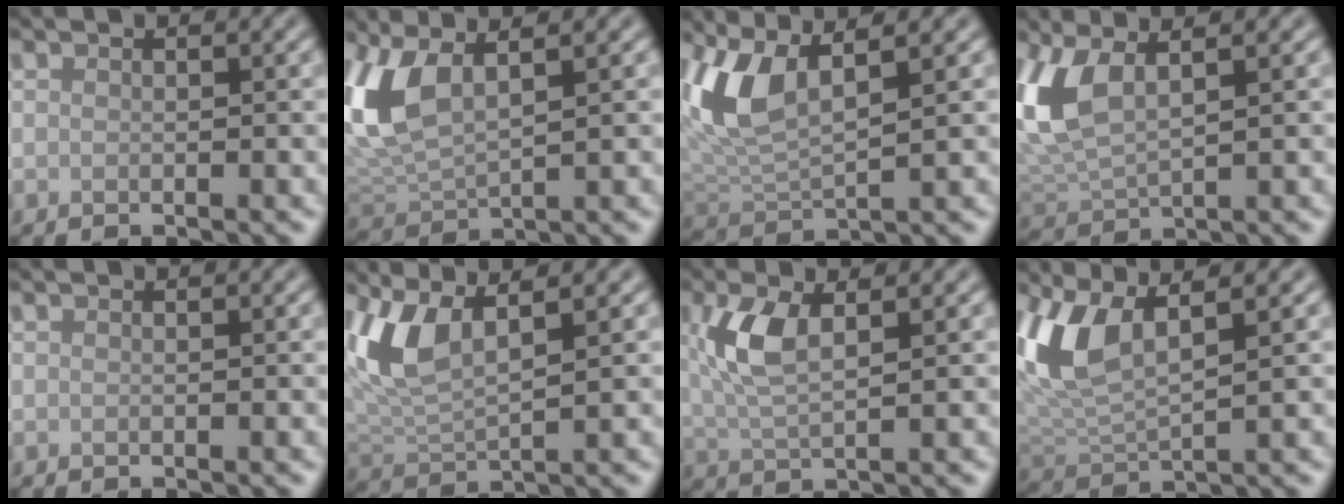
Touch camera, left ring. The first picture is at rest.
{"total": 6.4, "force": [2.4, 2.7, 5.3], "torque": [-0.129, 0.005, 0.050]}
{"total": 5.9, "force": [2.6, 2.0, 4.9], "torque": [-0.117, 0.000, 0.052]}
{"total": 5.6, "force": [2.3, 2.3, 4.5], "torque": [-0.113, 0.005, 0.047]}
{"total": 0.0}
{"total": 5.0, "force": [2.5, 1.6, 4.0], "torque": [-0.099, -0.001, 0.053]}
{"total": 4.4, "force": [1.3, 1.7, 3.9], "torque": [-0.091, 0.006, 0.025]}
{"total": 6.2, "force": [2.6, 2.2, 5.1], "torque": [-0.123, 0.000, 0.052]}